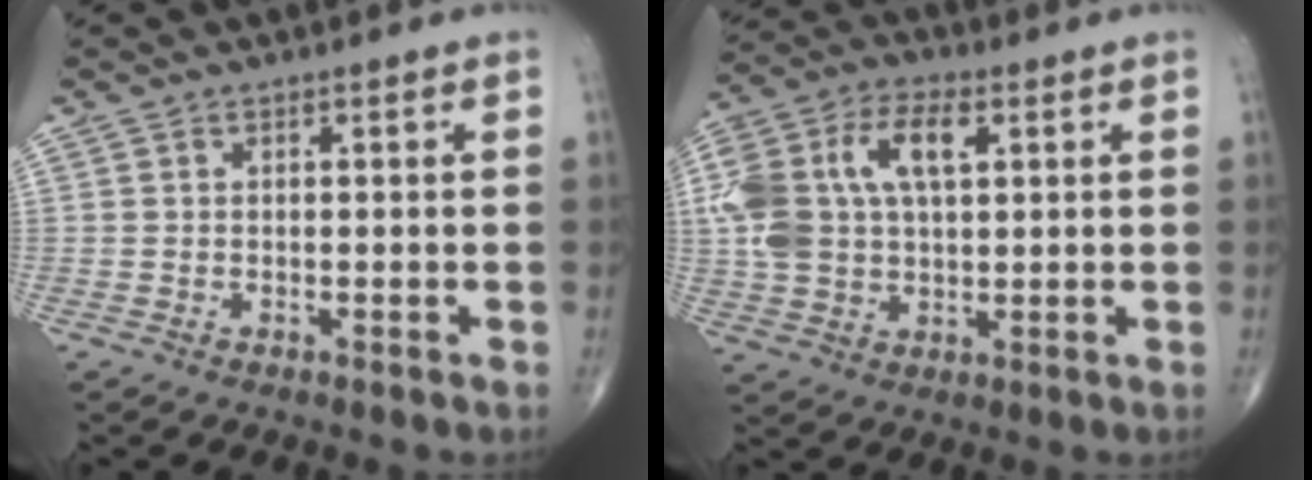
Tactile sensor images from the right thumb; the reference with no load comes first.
{"total": 16.2, "force": [3.7, 9.5, 12.7], "torque": [-0.252, 0.019, 0.064]}